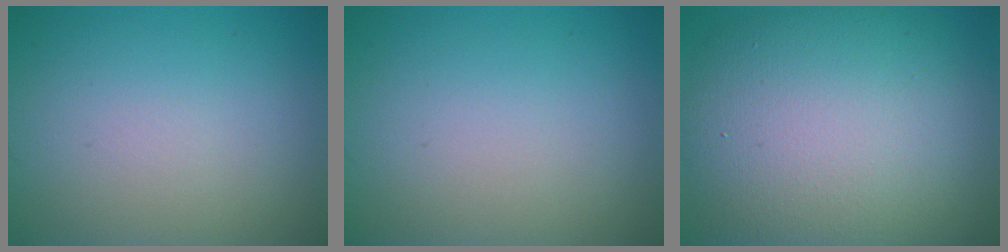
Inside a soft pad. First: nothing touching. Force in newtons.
{"total": 0.0}
{"total": 12.9, "press": 12.8, "slide": 1.2}